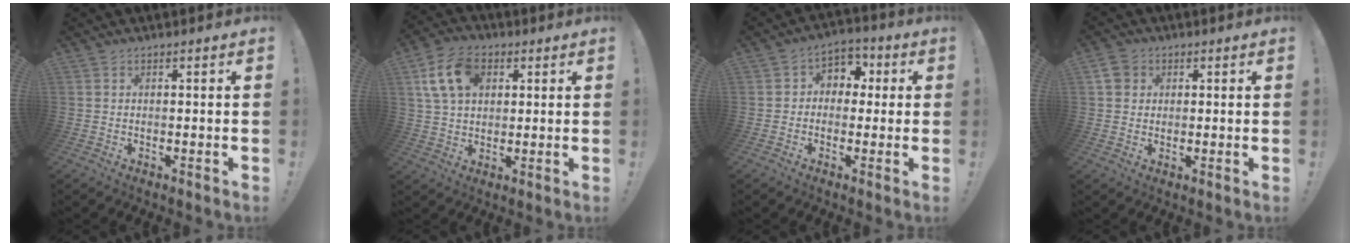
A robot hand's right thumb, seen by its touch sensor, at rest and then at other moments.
{"total": 13.4, "force": [4.9, 9.1, 8.4], "torque": [-0.151, -0.004, 0.095]}
{"total": 6.0, "force": [-0.7, 5.5, 2.2], "torque": [-0.029, 0.017, -0.010]}
{"total": 4.4, "force": [1.7, 3.9, 1.3], "torque": [-0.026, 0.004, 0.035]}